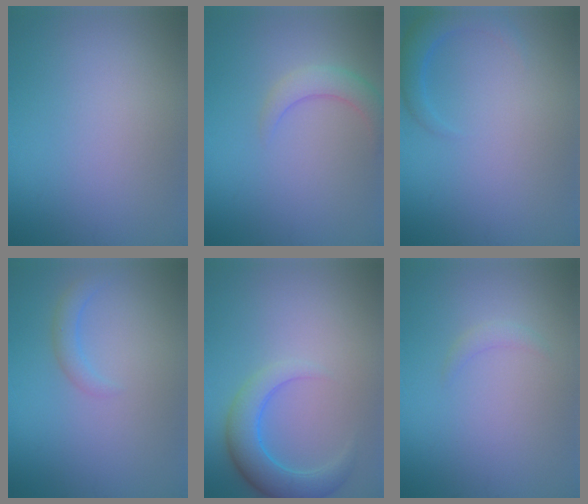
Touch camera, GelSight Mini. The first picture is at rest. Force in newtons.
{"total": 2.5, "press": 2.5, "slide": 0.2}
{"total": 2.5, "press": 2.5, "slide": 0.3}
{"total": 1.5, "press": 1.5, "slide": 0.2}
{"total": 4.6, "press": 4.6, "slide": 0.2}
{"total": 0.8, "press": 0.8, "slide": 0.1}